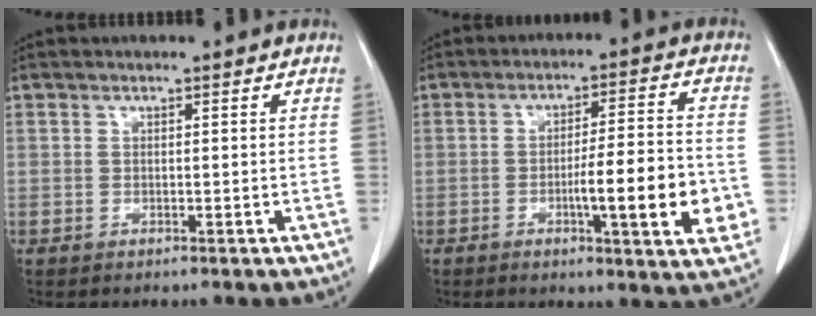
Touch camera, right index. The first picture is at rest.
{"total": 12.1, "force": [-3.2, 1.0, 11.7], "torque": [-0.163, -0.003, -0.046]}